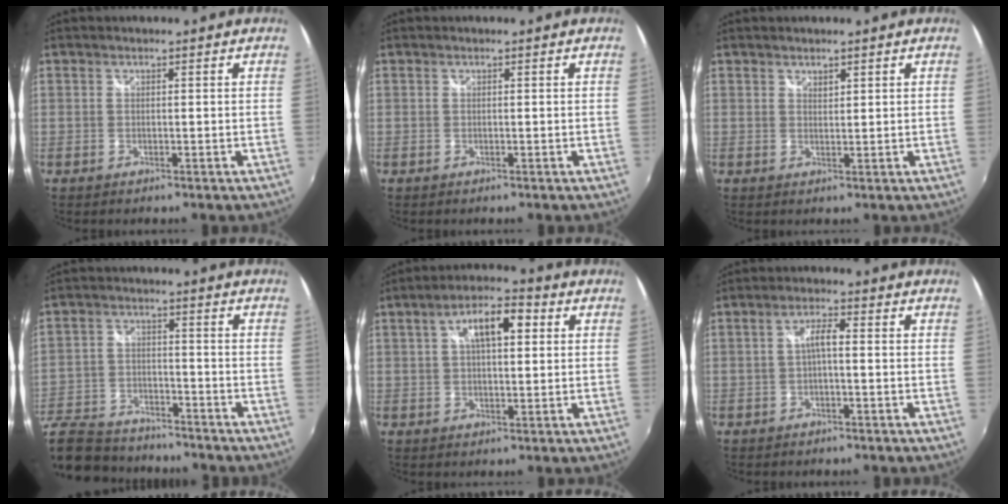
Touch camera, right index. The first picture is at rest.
{"total": 0.0}
{"total": 1.2, "force": [1.1, 0.5, 0.3], "torque": [-0.002, 0.000, 0.019]}
{"total": 18.2, "force": [-14.6, 8.0, 7.4], "torque": [-0.195, -0.012, -0.243]}
{"total": 8.4, "force": [2.3, 3.5, 7.2], "torque": [-0.121, 0.022, 0.036]}
{"total": 2.8, "force": [-0.5, 0.5, 2.7], "torque": [-0.052, 0.008, -0.008]}